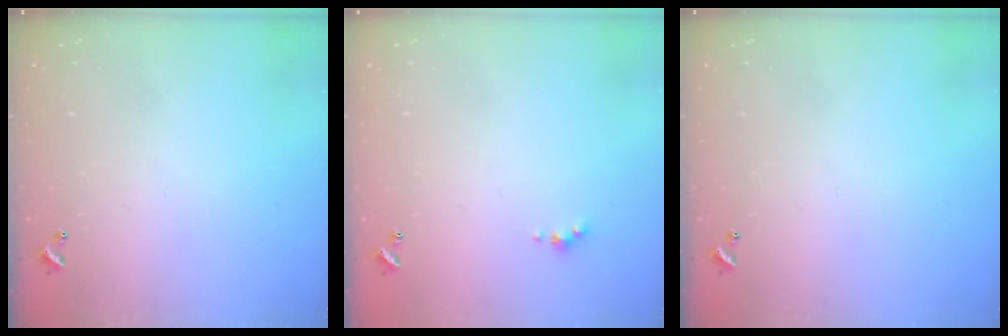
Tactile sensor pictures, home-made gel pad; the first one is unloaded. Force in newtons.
{"total": 1.0, "press": 0.9, "slide": 0.5}
{"total": 0.0}